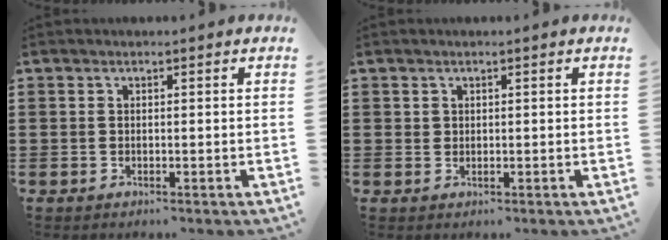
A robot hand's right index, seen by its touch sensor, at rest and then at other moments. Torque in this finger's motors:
{"motor_torque": [0.11, -0.04, 0.00, -0.01]}